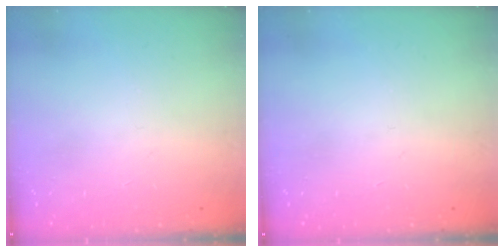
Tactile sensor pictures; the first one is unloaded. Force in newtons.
{"total": 0.0}